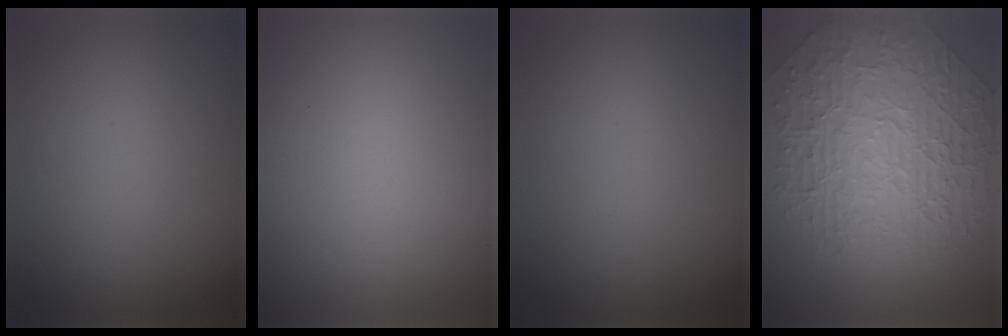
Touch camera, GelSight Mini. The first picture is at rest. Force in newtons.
{"total": 0.0}
{"total": 0.0}
{"total": 8.8, "press": 6.6, "slide": 5.8}